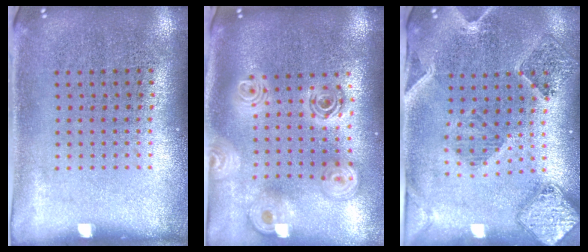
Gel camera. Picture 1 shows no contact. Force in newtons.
{"total": 2.4, "press": 1.9, "slide": 1.5}
{"total": 1.6, "press": 1.5, "slide": 0.4}